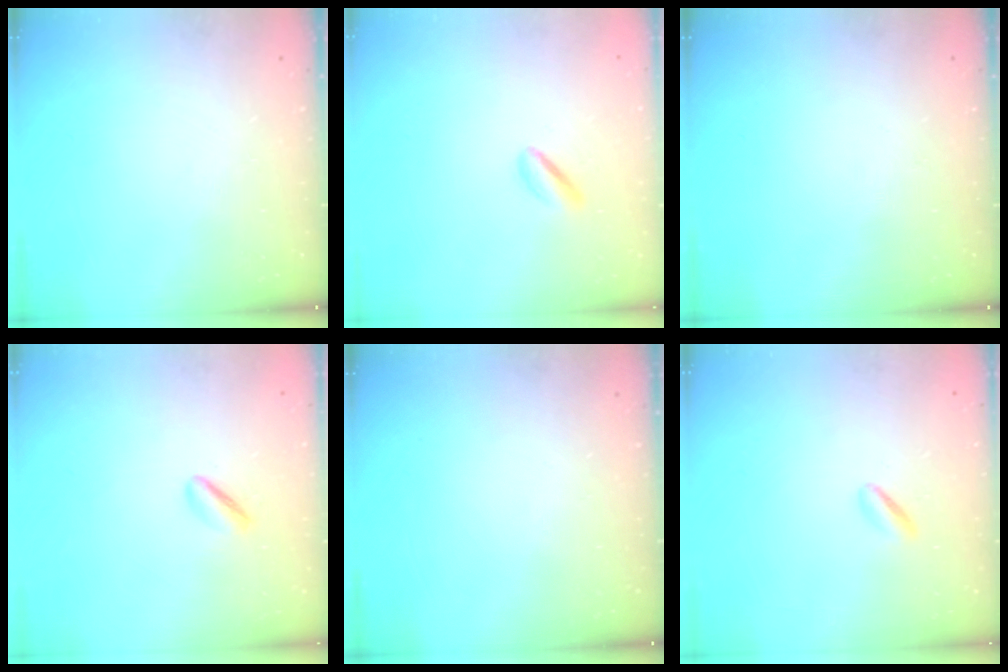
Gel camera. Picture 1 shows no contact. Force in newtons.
{"total": 2.5, "press": 2.3, "slide": 1.0}
{"total": 0.0}
{"total": 2.2, "press": 2.1, "slide": 0.8}
{"total": 0.0}
{"total": 1.3, "press": 1.1, "slide": 0.8}